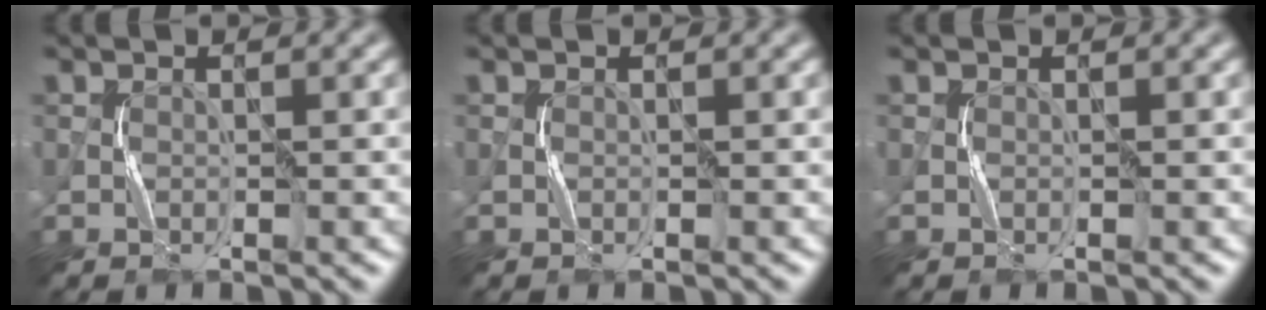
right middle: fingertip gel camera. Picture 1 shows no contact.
{"total": 0.0}
{"total": 0.0}